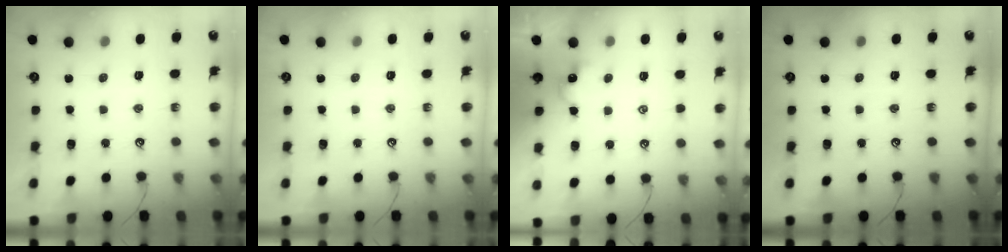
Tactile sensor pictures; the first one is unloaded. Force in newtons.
{"total": 0.0}
{"total": 2.5, "press": 2.5, "slide": 0.1}
{"total": 0.0}